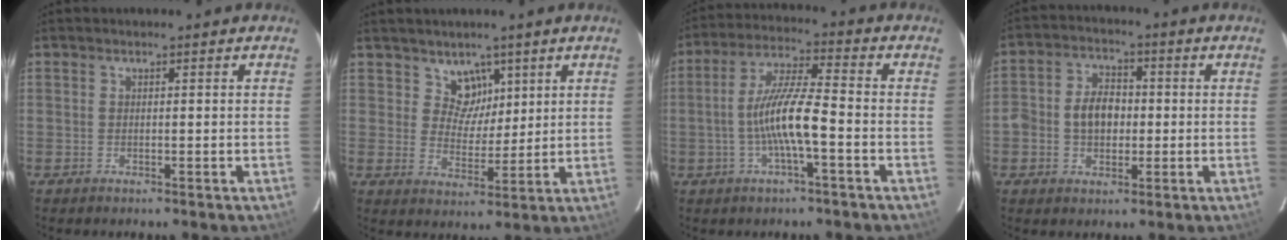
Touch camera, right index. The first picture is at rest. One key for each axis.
{"total": 5.3, "fx": 3.3, "fy": 4.1, "fz": 0.8, "tx": -0.001, "ty": -0.005, "tz": 0.059}
{"total": 9.6, "fx": -2.7, "fy": 1.0, "fz": 9.1, "tx": -0.185, "ty": 0.007, "tz": -0.052}
{"total": 7.3, "fx": -0.6, "fy": 5.3, "fz": 4.9, "tx": -0.097, "ty": 0.020, "tz": -0.009}